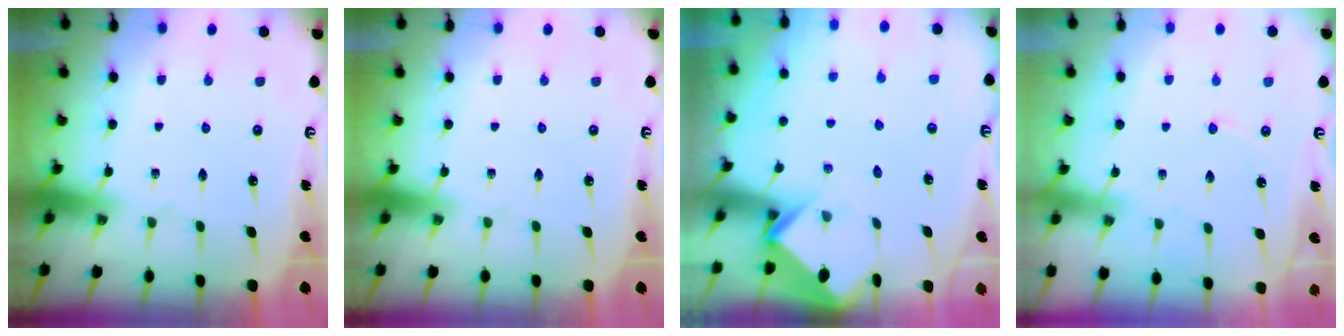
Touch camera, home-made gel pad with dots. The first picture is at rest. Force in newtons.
{"total": 0.0}
{"total": 3.8, "press": 3.8, "slide": 0.2}
{"total": 1.2, "press": 1.2, "slide": 0.2}